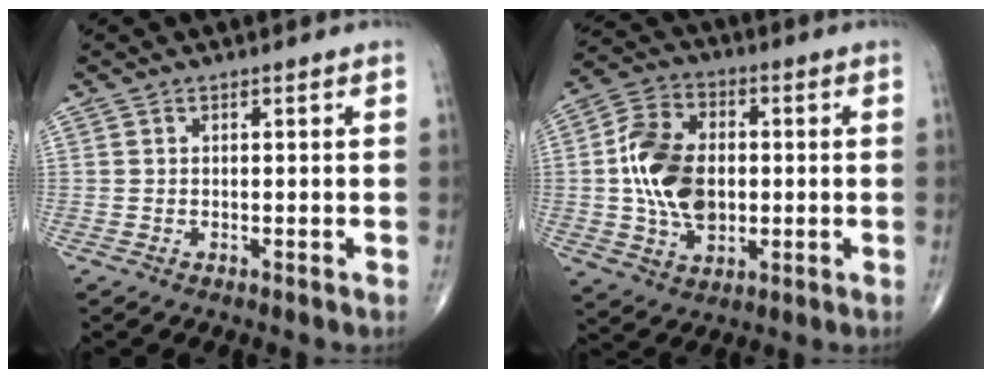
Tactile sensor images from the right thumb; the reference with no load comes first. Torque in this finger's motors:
{"motor_torque": [1.41, 1.32, 1.32, -0.10, 0.15]}